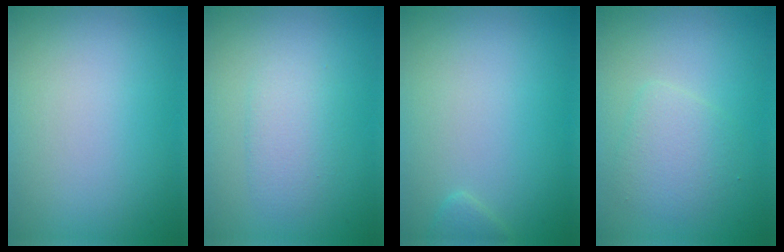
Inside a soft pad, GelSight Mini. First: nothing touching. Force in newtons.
{"total": 2.3, "press": 2.2, "slide": 0.1}
{"total": 0.6, "press": 0.6, "slide": 0.1}
{"total": 2.7, "press": 2.7, "slide": 0.1}